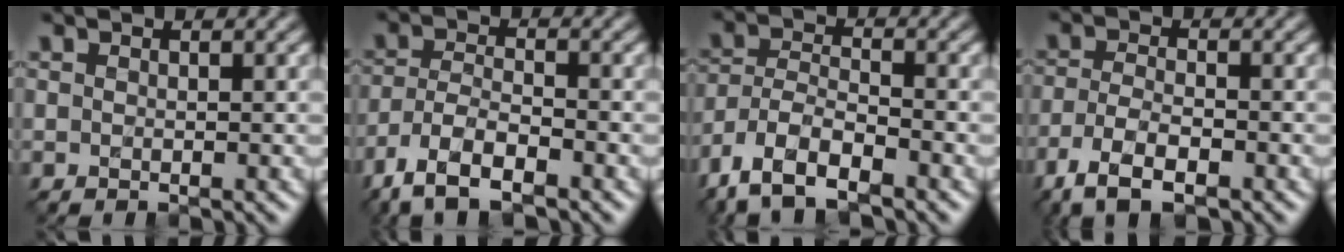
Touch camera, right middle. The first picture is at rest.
{"total": 6.2, "force": [-4.3, 2.2, 3.8], "torque": [-0.076, -0.007, -0.087]}
{"total": 7.7, "force": [-5.4, 3.0, 4.5], "torque": [-0.090, -0.009, -0.112]}
{"total": 5.4, "force": [-3.5, 2.1, 3.6], "torque": [-0.074, -0.009, -0.070]}